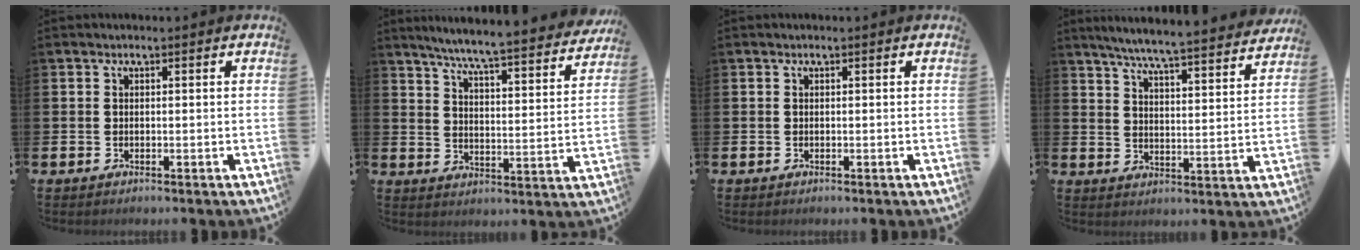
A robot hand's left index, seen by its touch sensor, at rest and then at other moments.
{"total": 6.7, "force": [6.3, -0.3, 2.4], "torque": [-0.068, -0.054, 0.102]}
{"total": 0.0}
{"total": 6.4, "force": [6.0, -0.1, 2.0], "torque": [-0.057, -0.049, 0.100]}